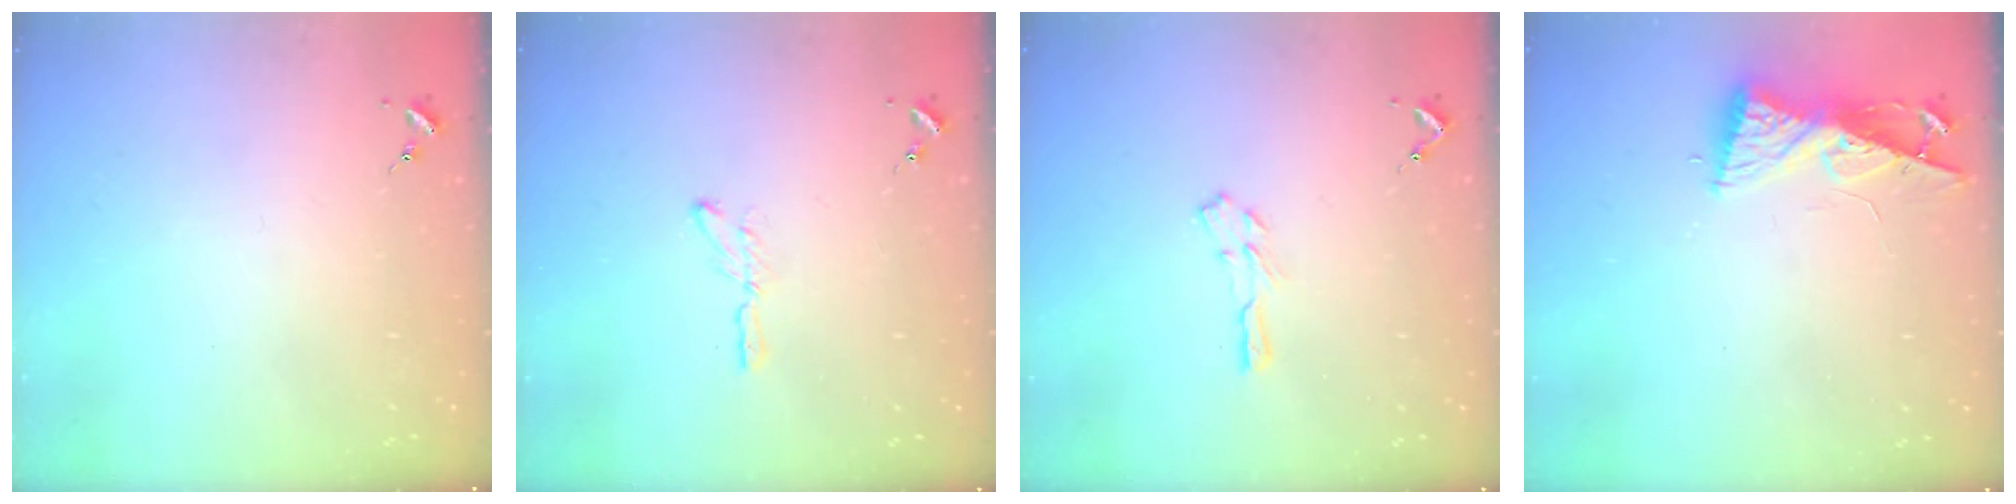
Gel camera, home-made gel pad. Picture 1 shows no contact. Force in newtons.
{"total": 3.2, "press": 3.2, "slide": 0.3}
{"total": 5.3, "press": 5.3, "slide": 0.4}
{"total": 8.4, "press": 8.4, "slide": 0.8}